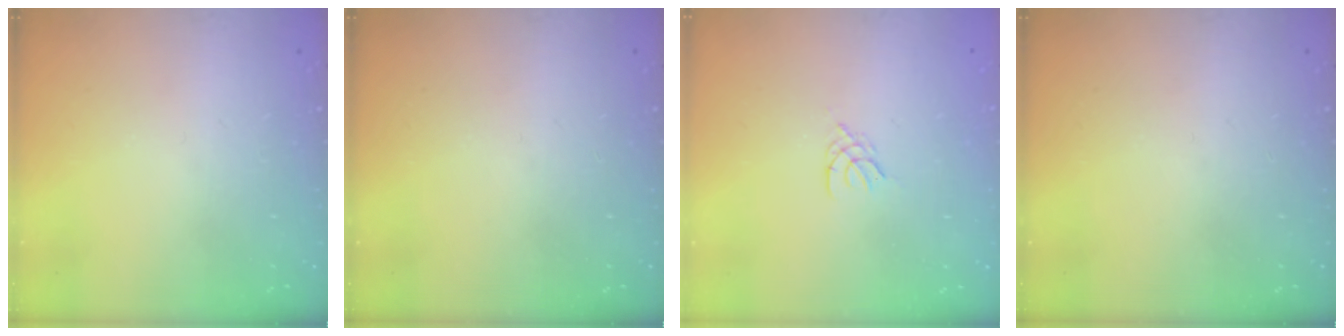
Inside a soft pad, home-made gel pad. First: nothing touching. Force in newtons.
{"total": 0.0}
{"total": 2.1, "press": 2.0, "slide": 0.4}
{"total": 0.0}